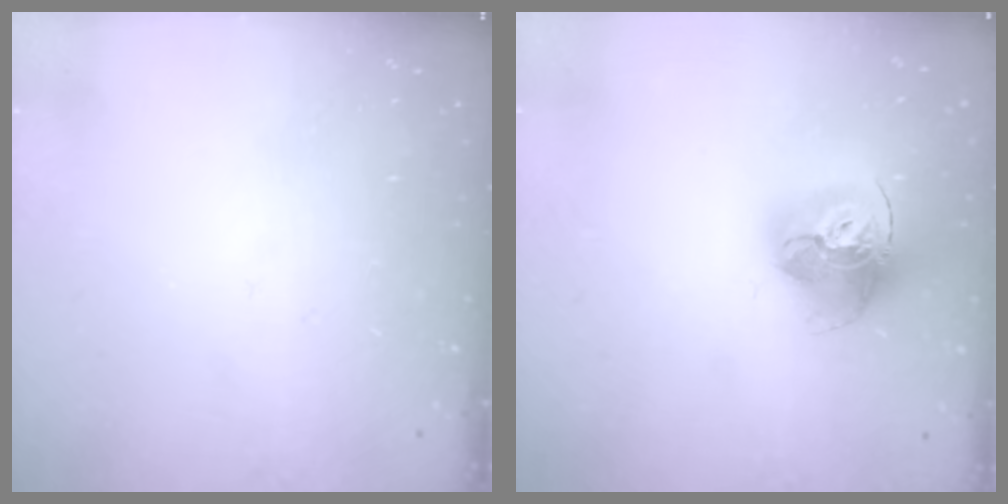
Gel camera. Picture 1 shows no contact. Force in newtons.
{"total": 17.4, "press": 17.3, "slide": 1.7}